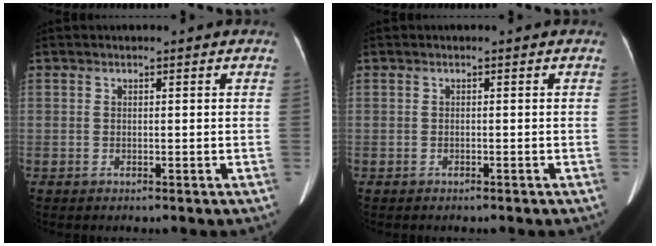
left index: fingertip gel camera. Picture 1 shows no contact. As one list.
[{"total": 0.6, "force": [-0.6, 0.1, 0.2], "torque": [-0.006, -0.002, -0.009]}]